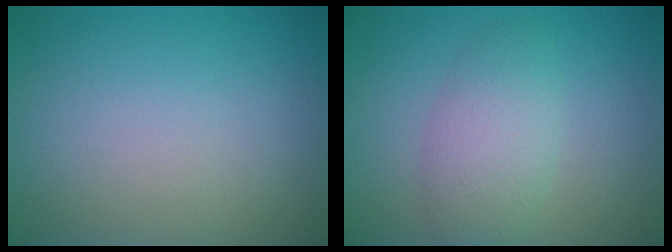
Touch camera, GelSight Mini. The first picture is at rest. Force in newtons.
{"total": 3.8, "press": 3.8, "slide": 0.1}